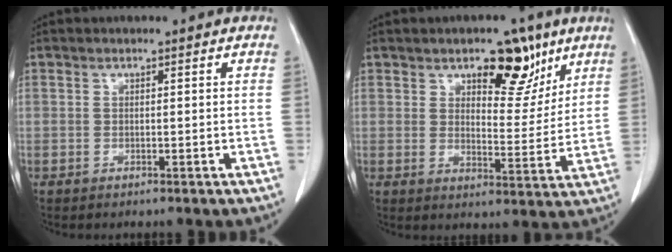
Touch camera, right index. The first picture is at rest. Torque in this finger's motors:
{"motor_torque": [0.26, 0.25, 0.12, 0.05]}